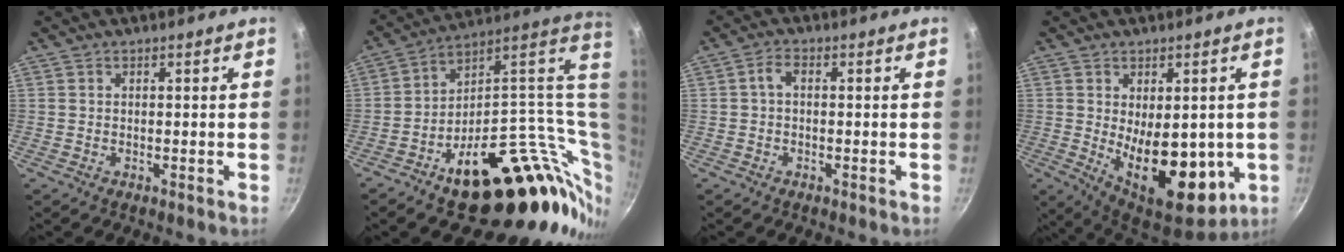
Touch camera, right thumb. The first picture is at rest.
{"total": 28.3, "force": [6.3, 14.7, 23.4], "torque": [-0.302, -0.009, 0.115]}
{"total": 2.3, "force": [-0.2, 1.4, 1.9], "torque": [-0.039, 0.012, -0.006]}
{"total": 16.8, "force": [-2.1, 9.1, 14.0], "torque": [-0.166, -0.031, -0.011]}